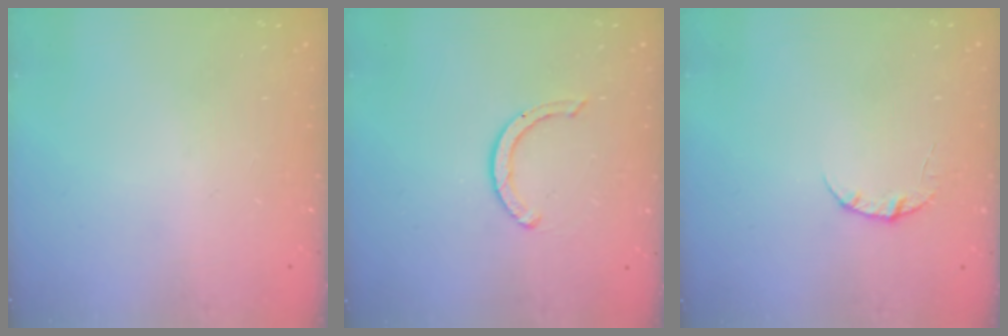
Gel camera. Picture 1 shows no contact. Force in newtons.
{"total": 4.2, "press": 4.2, "slide": 0.3}
{"total": 3.4, "press": 3.4, "slide": 0.4}